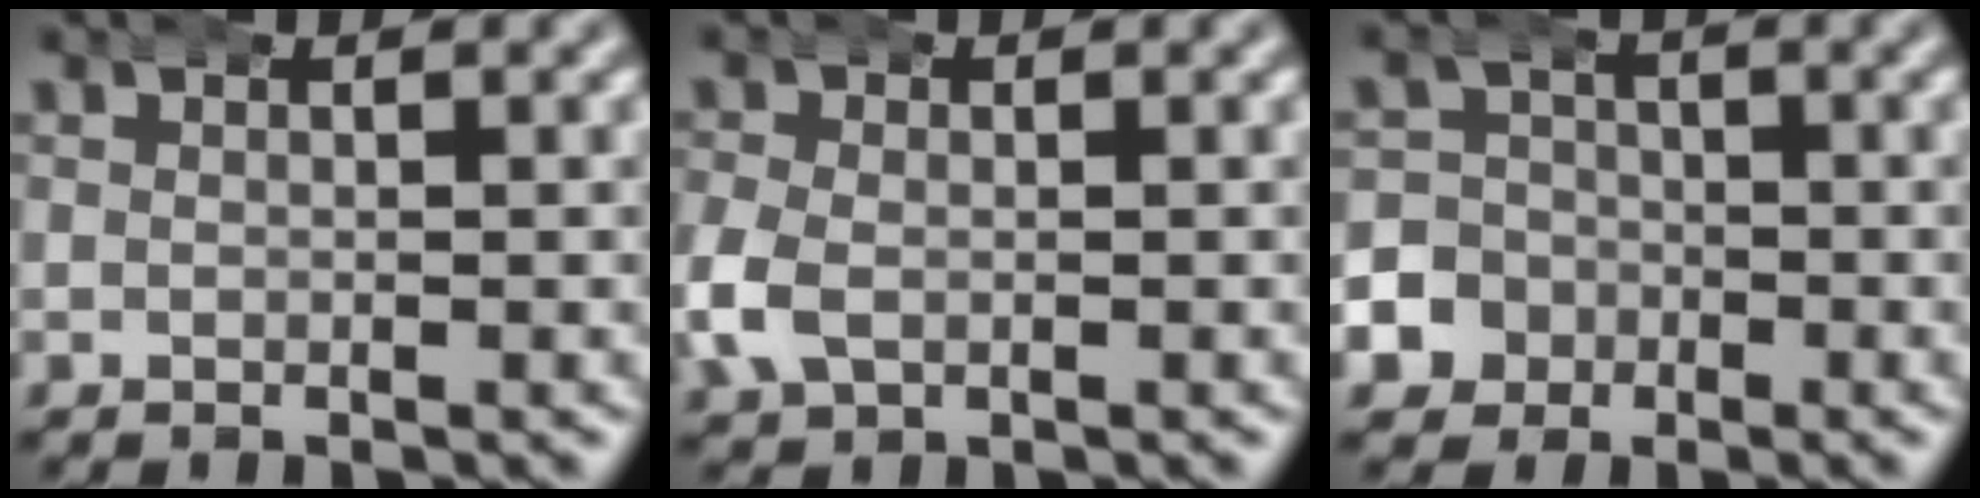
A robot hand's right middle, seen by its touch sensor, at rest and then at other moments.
{"total": 2.7, "force": [-0.8, 2.2, 1.4], "torque": [-0.051, -0.001, -0.013]}
{"total": 8.5, "force": [-3.3, 7.7, 1.5], "torque": [-0.051, -0.026, -0.064]}